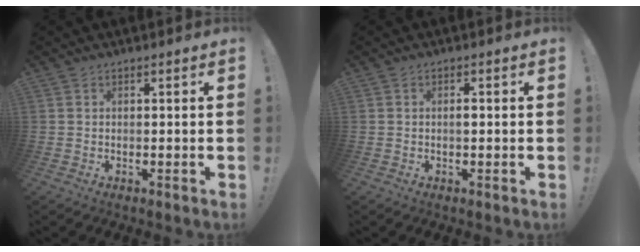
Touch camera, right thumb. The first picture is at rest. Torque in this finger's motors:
{"motor_torque": [0.09, 0.26, 0.21, 0.13, 0.00]}